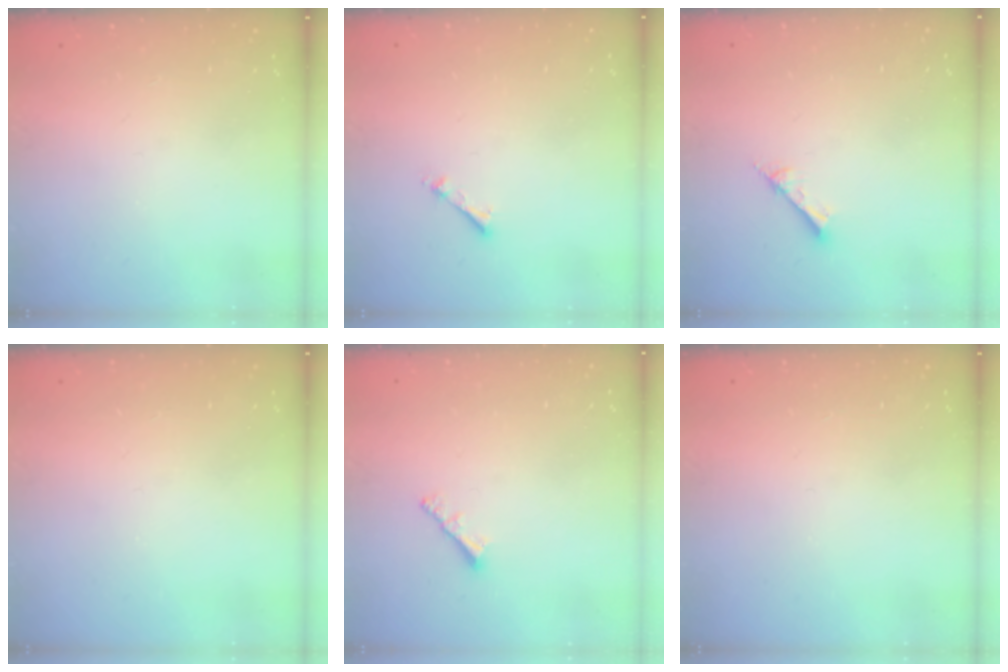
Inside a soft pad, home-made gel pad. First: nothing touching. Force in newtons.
{"total": 2.7, "press": 2.7, "slide": 0.4}
{"total": 2.6, "press": 2.6, "slide": 0.1}
{"total": 0.0}
{"total": 1.9, "press": 1.8, "slide": 0.5}
{"total": 0.0}